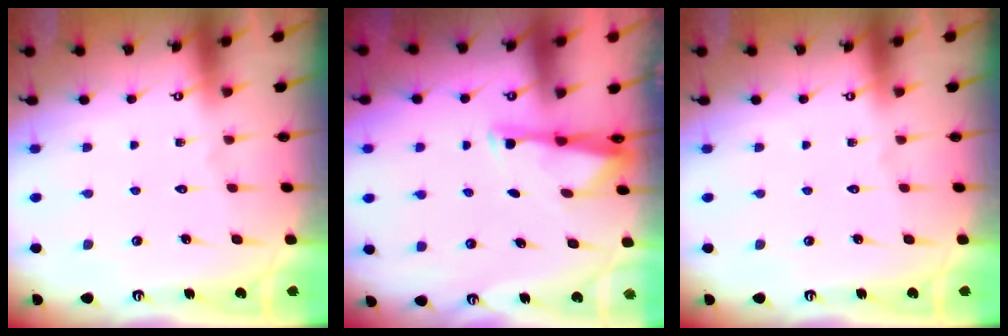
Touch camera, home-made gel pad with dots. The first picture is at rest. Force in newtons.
{"total": 2.9, "press": 2.9, "slide": 0.6}
{"total": 0.0}